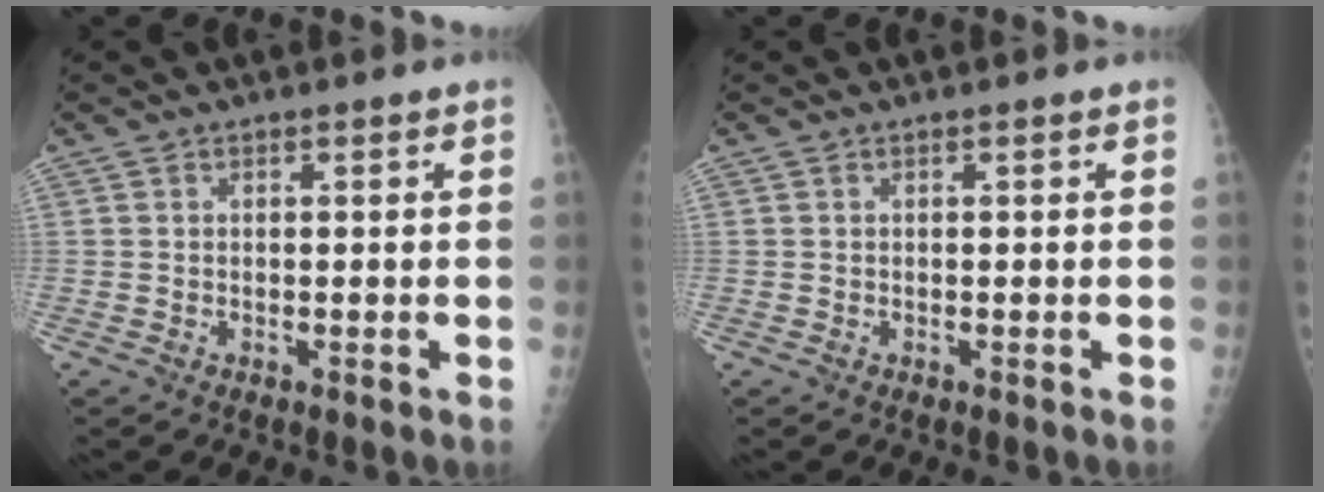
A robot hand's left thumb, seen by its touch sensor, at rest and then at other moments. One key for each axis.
{"total": 0.0}